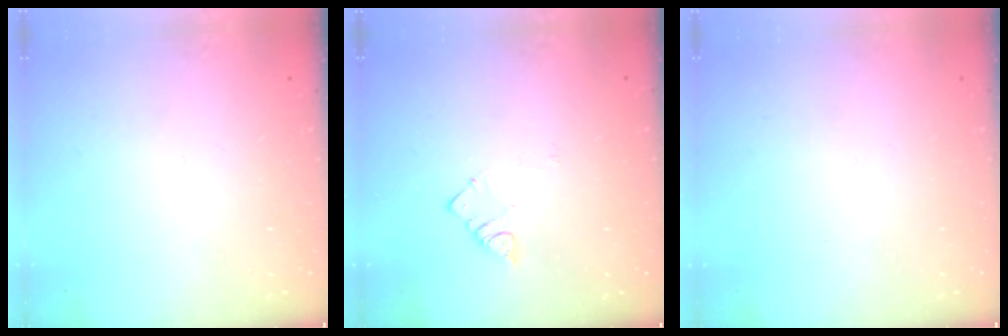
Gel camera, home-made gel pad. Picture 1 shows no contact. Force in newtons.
{"total": 3.2, "press": 3.2, "slide": 0.3}
{"total": 1.5, "press": 1.5, "slide": 0.1}